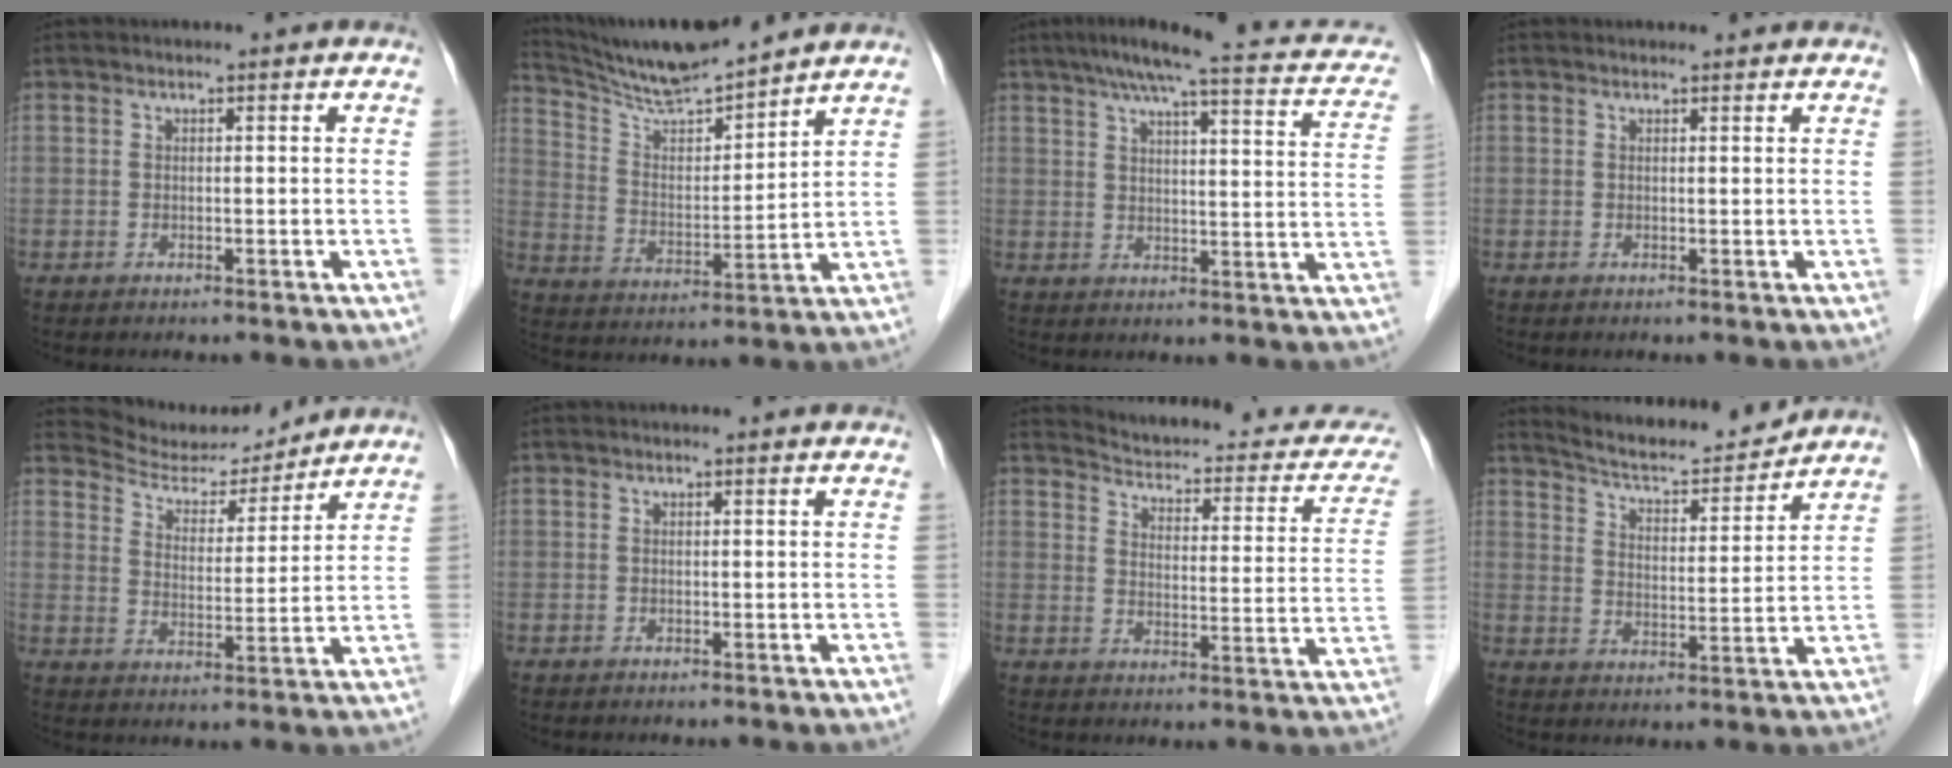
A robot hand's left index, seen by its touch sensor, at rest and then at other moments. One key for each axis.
{"total": 11.7, "fx": 11.2, "fy": -0.3, "fz": 3.4, "tx": -0.072, "ty": 0.004, "tz": 0.209}
{"total": 19.6, "fx": 15.3, "fy": 3.4, "fz": 11.7, "tx": -0.164, "ty": 0.021, "tz": 0.174}
{"total": 1.4, "fx": 1.4, "fy": 0.4, "fz": 0.1, "tx": -0.011, "ty": 0.006, "tz": 0.015}
{"total": 8.7, "fx": 8.6, "fy": 1.3, "fz": 0.2, "tx": -0.010, "ty": -0.001, "tz": 0.147}
{"total": 0.0}
{"total": 21.0, "fx": 19.5, "fy": 5.0, "fz": 6.2, "tx": -0.063, "ty": -0.055, "tz": 0.217}
{"total": 10.5, "fx": 10.3, "fy": 0.6, "fz": 2.2, "tx": -0.042, "ty": -0.006, "tz": 0.162}